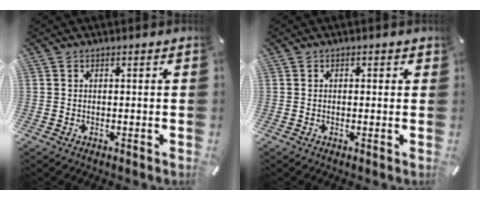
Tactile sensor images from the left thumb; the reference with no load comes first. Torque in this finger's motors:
{"motor_torque": [-0.06, -0.41, 0.02, 0.14, -0.03]}